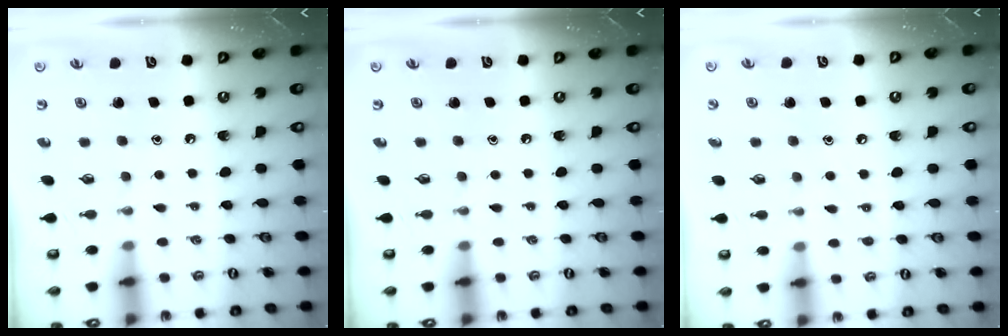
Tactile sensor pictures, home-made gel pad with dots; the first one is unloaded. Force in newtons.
{"total": 0.0}
{"total": 5.9, "press": 5.9, "slide": 0.8}